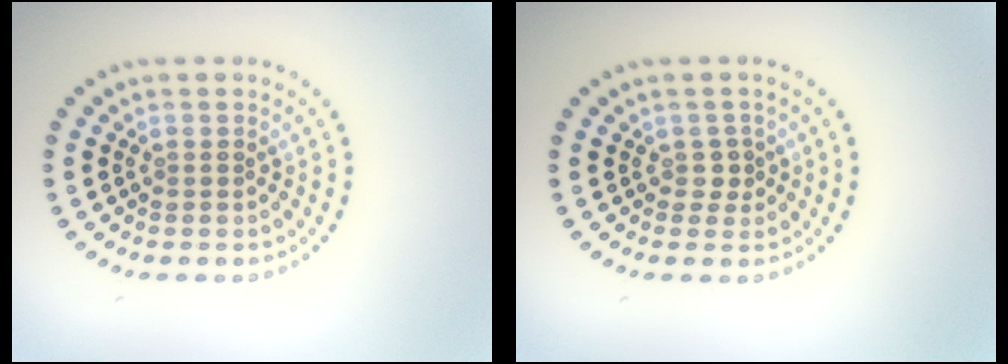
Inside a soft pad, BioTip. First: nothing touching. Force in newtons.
{"total": 1.1, "press": 0.9, "slide": 0.6}